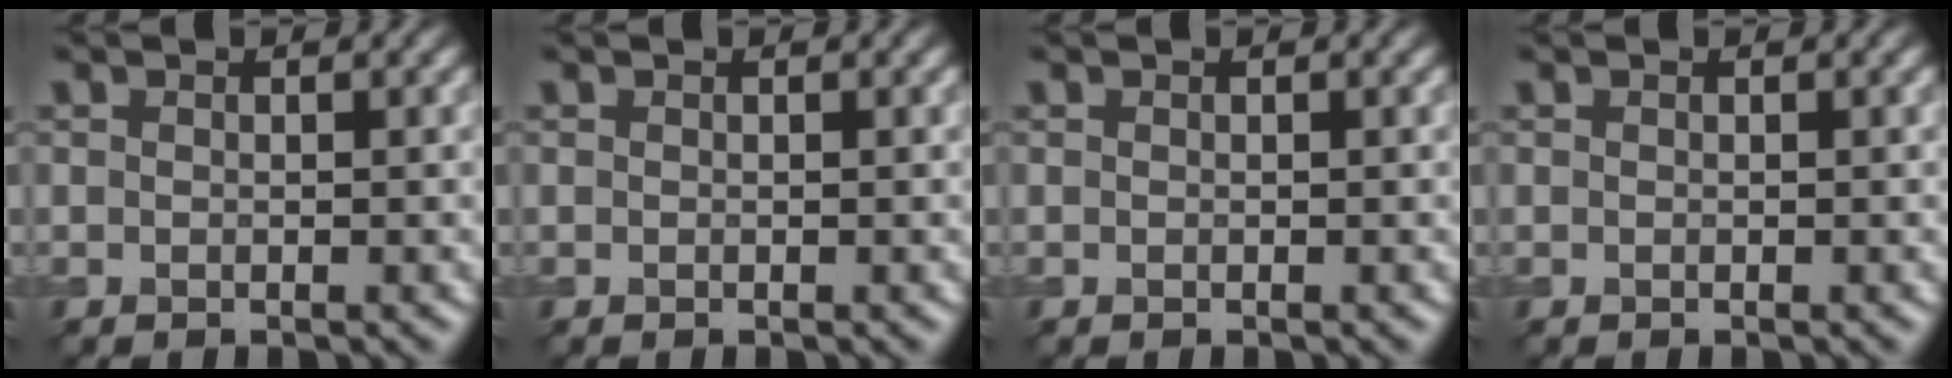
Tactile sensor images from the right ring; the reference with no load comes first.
{"total": 0.0}
{"total": 0.0}
{"total": 0.0}